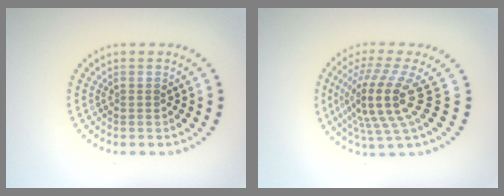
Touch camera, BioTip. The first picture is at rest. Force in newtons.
{"total": 5.5, "press": 3.9, "slide": 3.8}